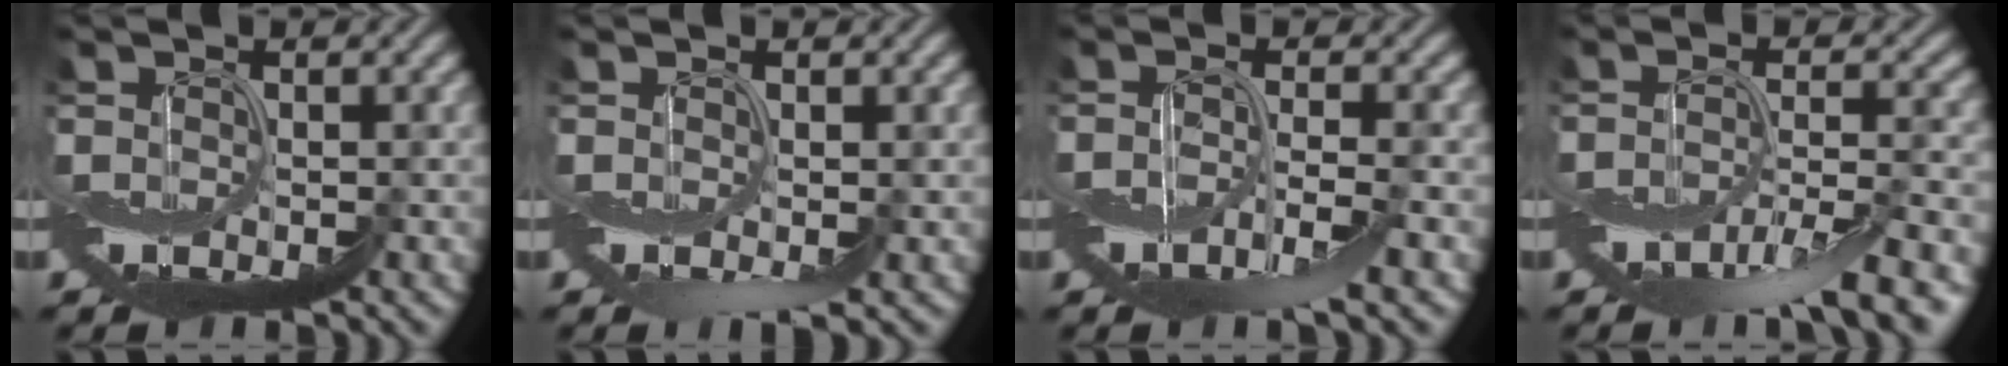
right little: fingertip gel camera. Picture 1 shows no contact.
{"total": 1.2, "force": [-0.4, 0.4, 1.1], "torque": [-0.016, -0.003, -0.006]}
{"total": 3.5, "force": [-1.3, 0.9, 3.1], "torque": [-0.058, -0.003, -0.028]}
{"total": 7.0, "force": [-4.1, 2.0, 5.4], "torque": [-0.092, -0.007, -0.067]}